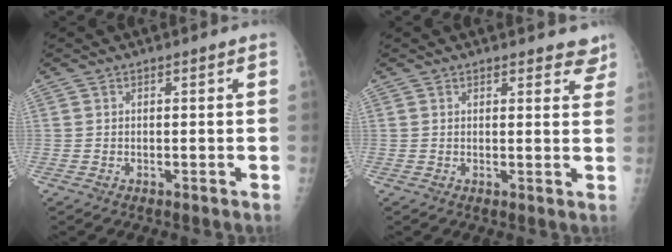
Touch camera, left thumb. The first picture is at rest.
{"total": 5.2, "force": [4.4, 1.8, 2.1], "torque": [0.008, -0.019, 0.041]}